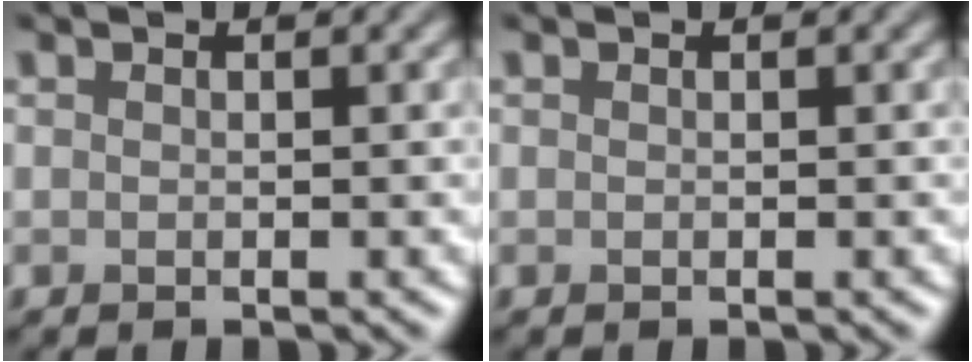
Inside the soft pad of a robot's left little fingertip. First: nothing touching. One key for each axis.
{"total": 0.0}